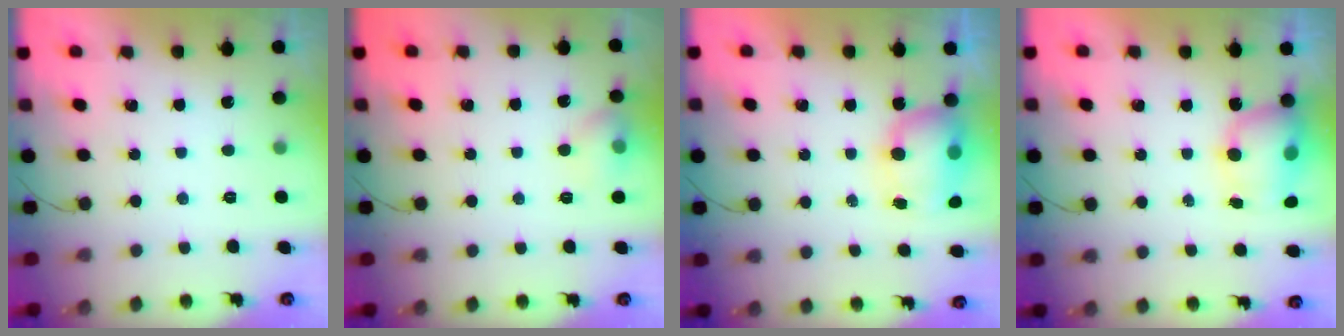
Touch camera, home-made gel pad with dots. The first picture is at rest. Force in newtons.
{"total": 6.6, "press": 6.4, "slide": 1.9}
{"total": 8.3, "press": 8.2, "slide": 1.2}
{"total": 7.9, "press": 7.9, "slide": 0.9}